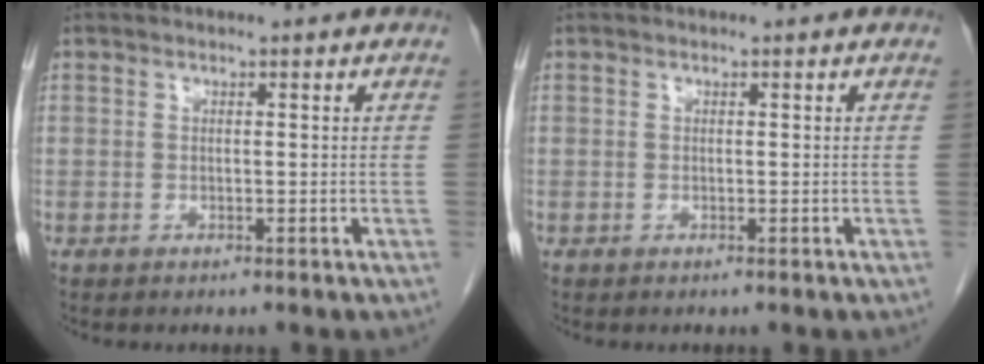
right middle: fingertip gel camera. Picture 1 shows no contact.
{"total": 0.0}